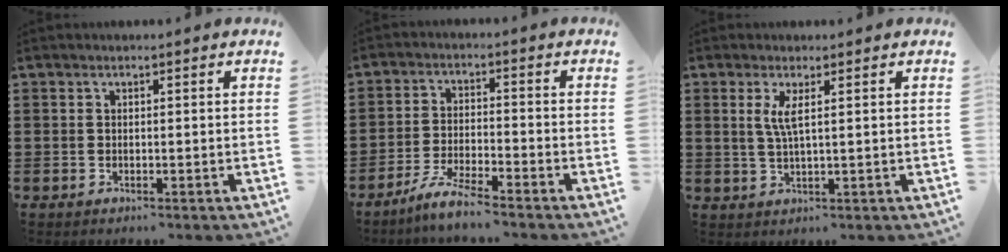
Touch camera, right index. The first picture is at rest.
{"total": 5.0, "force": [-4.6, -0.1, 2.0], "torque": [-0.048, -0.006, -0.090]}
{"total": 3.2, "force": [1.0, 0.2, 3.0], "torque": [-0.065, -0.003, 0.015]}